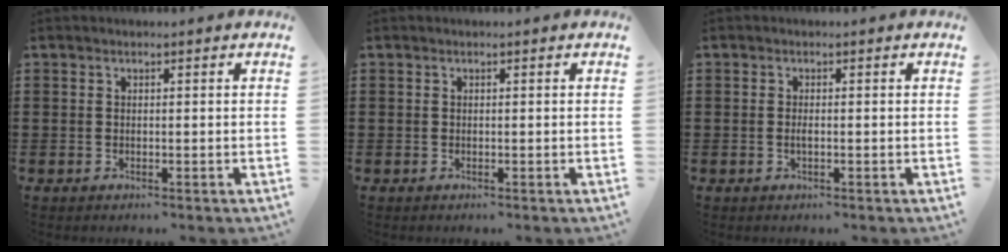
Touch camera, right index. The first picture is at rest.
{"total": 0.0}
{"total": 1.0, "force": [-0.2, 0.3, 1.0], "torque": [-0.019, -0.002, -0.003]}